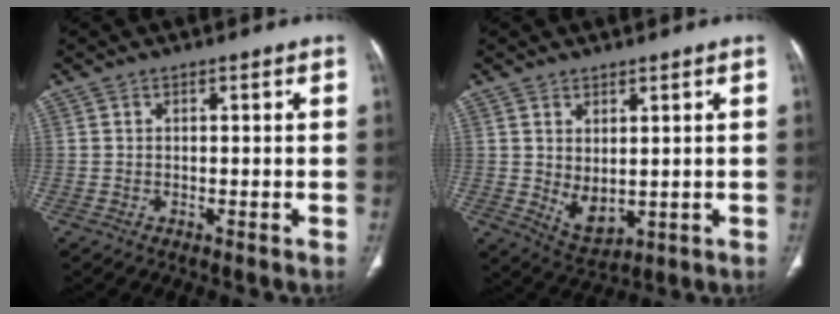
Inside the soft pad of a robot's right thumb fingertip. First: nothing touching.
{"total": 5.7, "force": [0.4, 3.4, 4.6], "torque": [-0.070, -0.015, 0.029]}